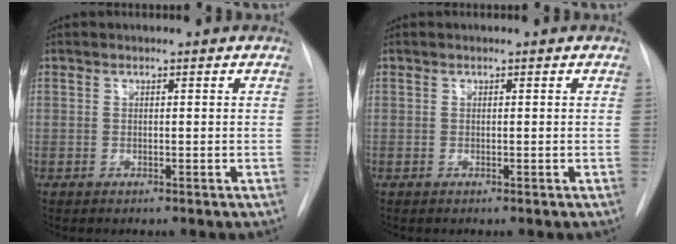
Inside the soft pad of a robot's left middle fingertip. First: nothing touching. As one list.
[{"total": 0.0}]